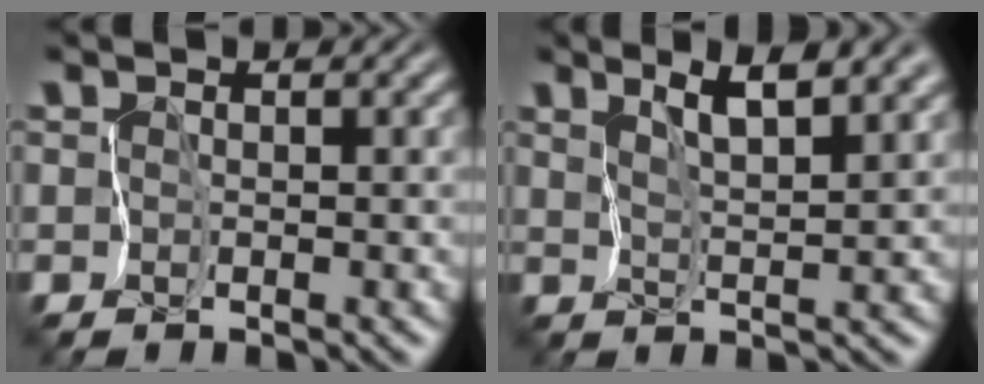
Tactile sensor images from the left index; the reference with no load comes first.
{"total": 4.1, "force": [3.0, 0.3, 2.8], "torque": [-0.050, 0.005, 0.059]}